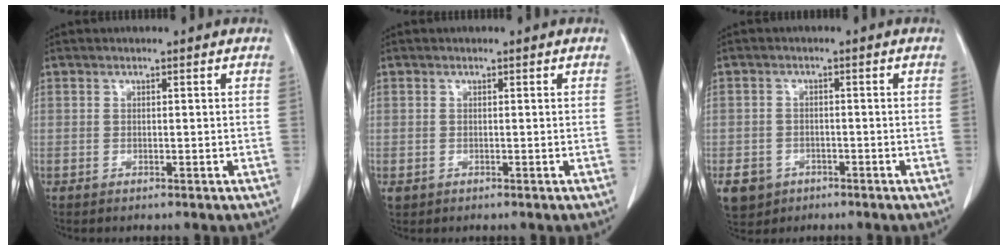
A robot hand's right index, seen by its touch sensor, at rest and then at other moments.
{"total": 0.9, "force": [-0.2, 0.9, 0.1], "torque": [-0.001, 0.005, -0.002]}
{"total": 5.7, "force": [-2.8, 4.8, 1.2], "torque": [-0.025, 0.006, -0.040]}